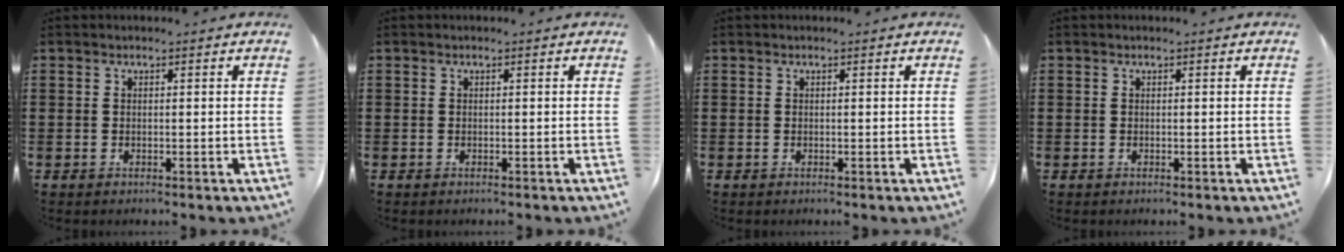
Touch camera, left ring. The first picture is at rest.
{"total": 0.0}
{"total": 0.0}
{"total": 0.0}